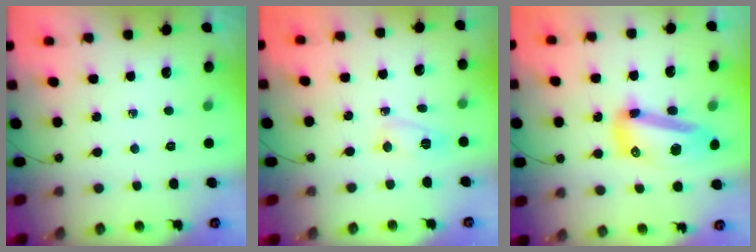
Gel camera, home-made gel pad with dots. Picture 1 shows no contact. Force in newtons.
{"total": 3.6, "press": 3.6, "slide": 0.3}
{"total": 15.9, "press": 15.5, "slide": 3.6}